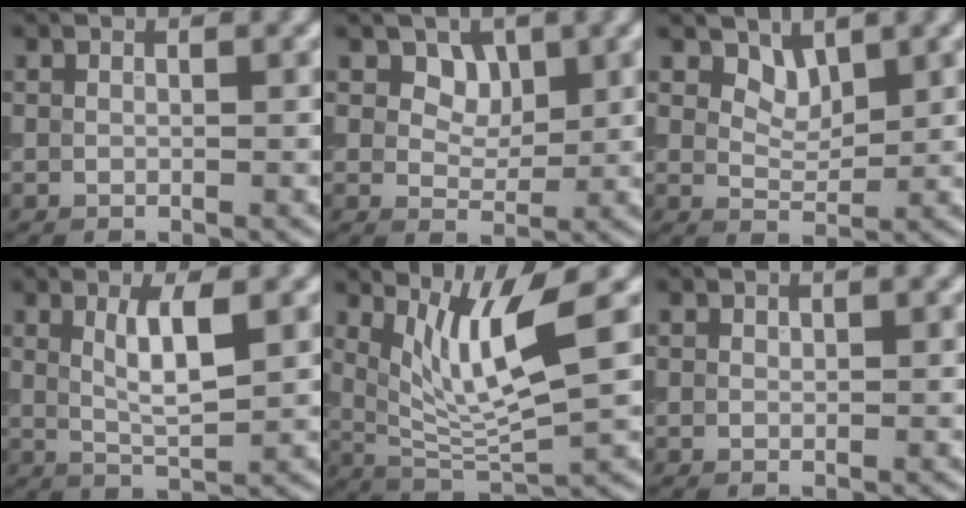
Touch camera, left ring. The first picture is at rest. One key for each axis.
{"total": 3.2, "fx": 1.6, "fy": 2.3, "fz": 1.6, "tx": -0.031, "ty": -0.014, "tz": 0.028}
{"total": 2.2, "fx": 1.6, "fy": 1.2, "fz": 1.0, "tx": -0.019, "ty": -0.011, "tz": 0.027}
{"total": 3.6, "fx": 1.2, "fy": 0.9, "fz": 3.3, "tx": -0.060, "ty": -0.004, "tz": 0.024}
{"total": 6.4, "fx": 2.7, "fy": 1.2, "fz": 5.7, "tx": -0.111, "ty": -0.010, "tz": 0.053}
{"total": 0.0}